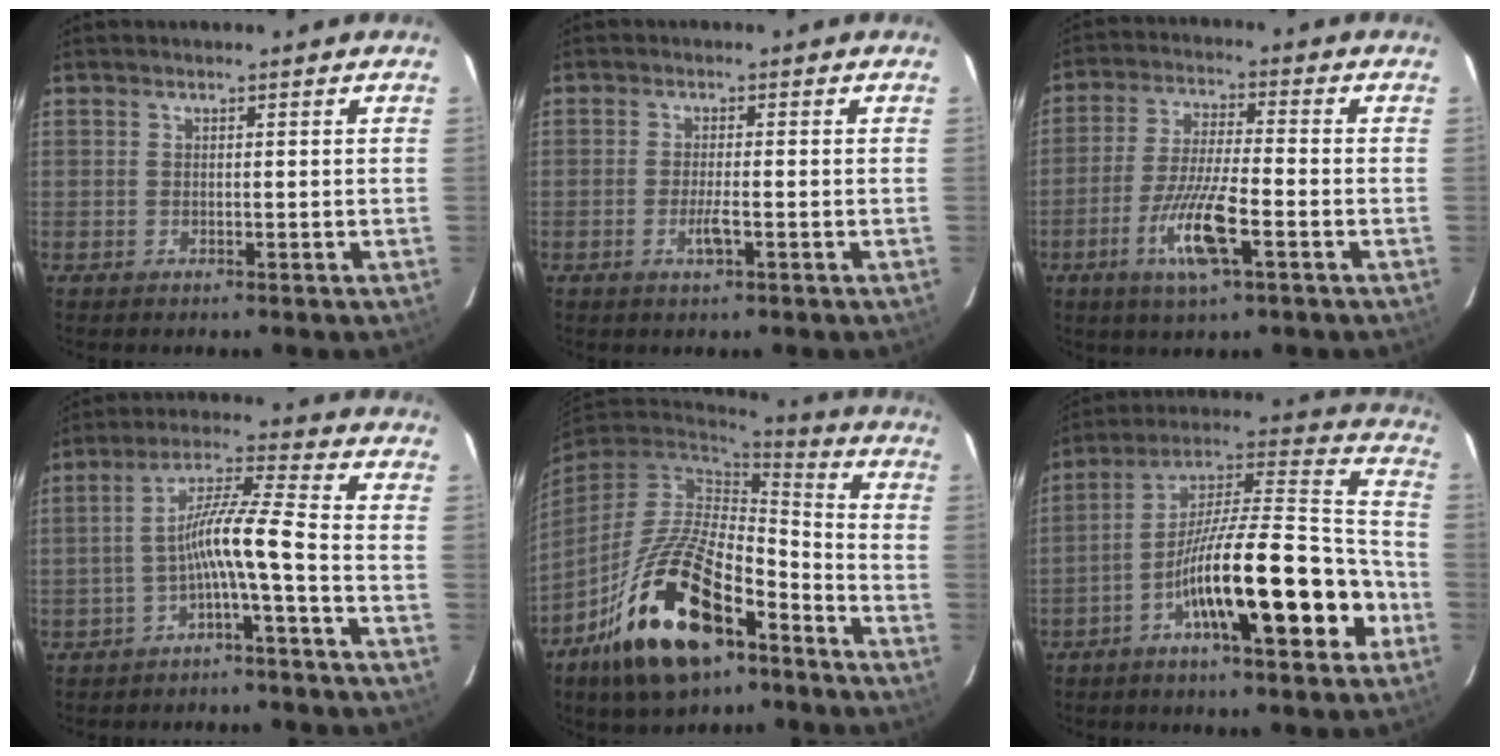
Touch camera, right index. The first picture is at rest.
{"total": 2.5, "force": [-1.0, 0.3, 2.3], "torque": [-0.046, -0.002, -0.018]}
{"total": 10.3, "force": [-4.3, 1.2, 9.2], "torque": [-0.180, -0.014, -0.079]}
{"total": 7.9, "force": [-2.6, -0.7, 7.4], "torque": [-0.132, 0.026, -0.048]}
{"total": 20.7, "force": [-12.0, 7.5, 15.0], "torque": [-0.304, -0.018, -0.214]}
{"total": 21.1, "force": [-8.1, 3.5, 19.2], "torque": [-0.303, 0.012, -0.130]}